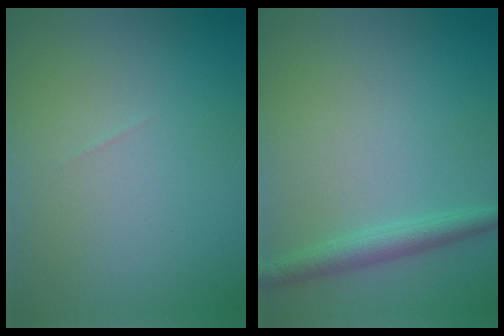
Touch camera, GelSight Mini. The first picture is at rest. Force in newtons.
{"total": 2.3, "press": 2.2, "slide": 0.1}